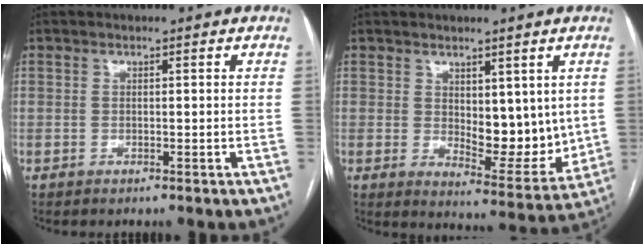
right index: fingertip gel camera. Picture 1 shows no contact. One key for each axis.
{"total": 9.2, "fx": 1.4, "fy": 4.3, "fz": 8.1, "tx": -0.101, "ty": -0.017, "tz": 0.037}